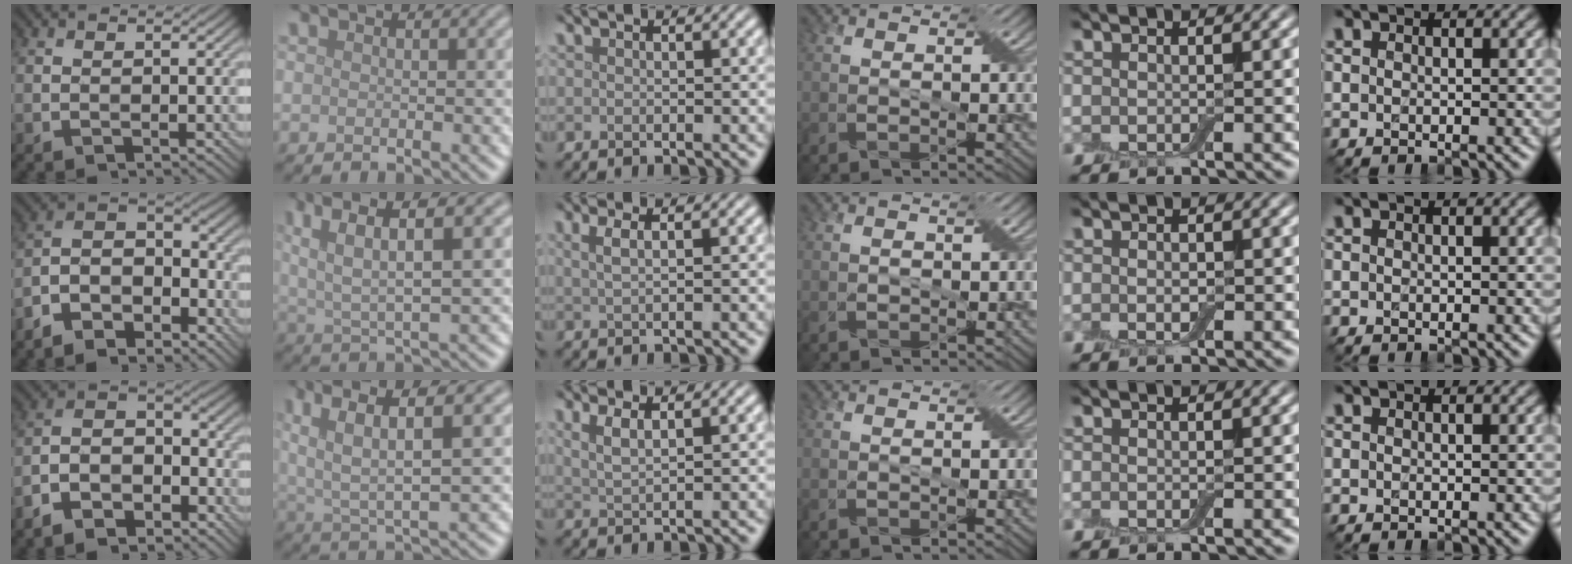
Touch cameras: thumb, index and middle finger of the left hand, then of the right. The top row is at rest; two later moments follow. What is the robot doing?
{"motion": "extract", "object": "backpack"}